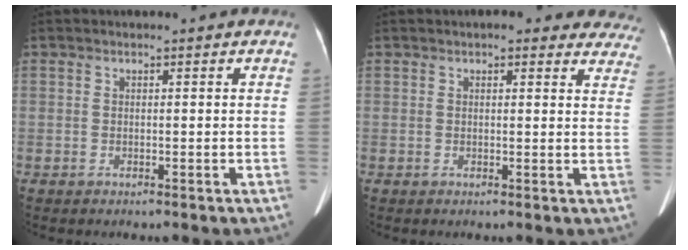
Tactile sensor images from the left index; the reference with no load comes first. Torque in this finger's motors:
{"motor_torque": [0.11, -0.15, 0.01, 0.01]}